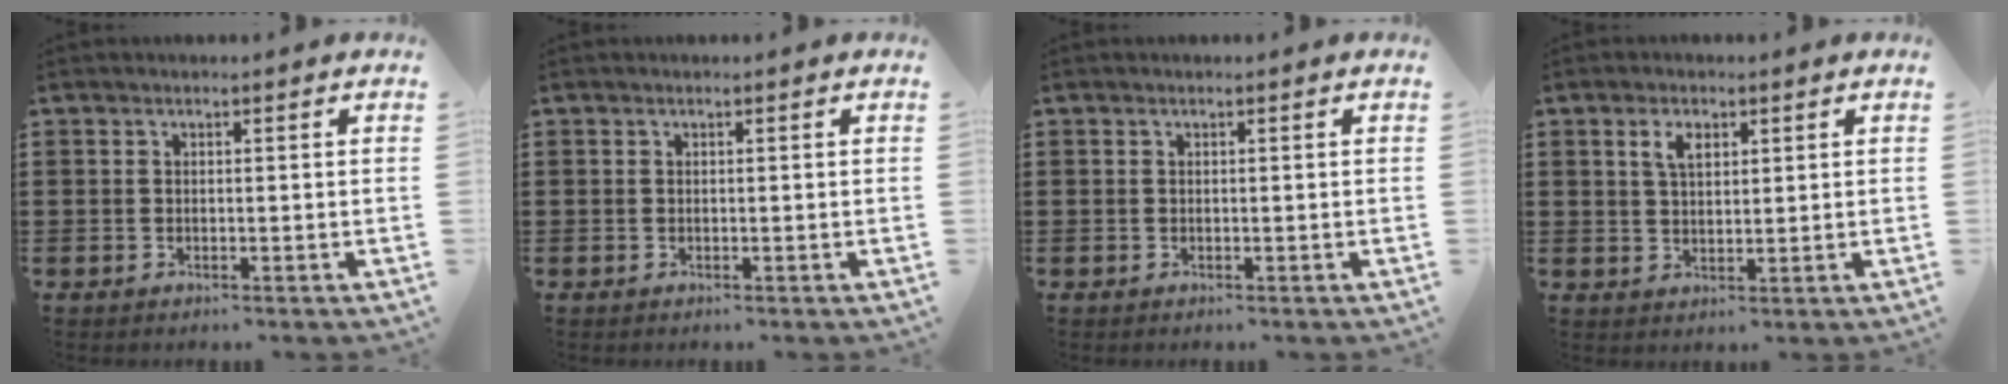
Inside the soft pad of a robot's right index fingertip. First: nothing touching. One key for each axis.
{"total": 0.0}
{"total": 0.0}
{"total": 3.3, "fx": 1.5, "fy": 1.8, "fz": 2.3, "tx": -0.053, "ty": 0.009, "tz": 0.027}